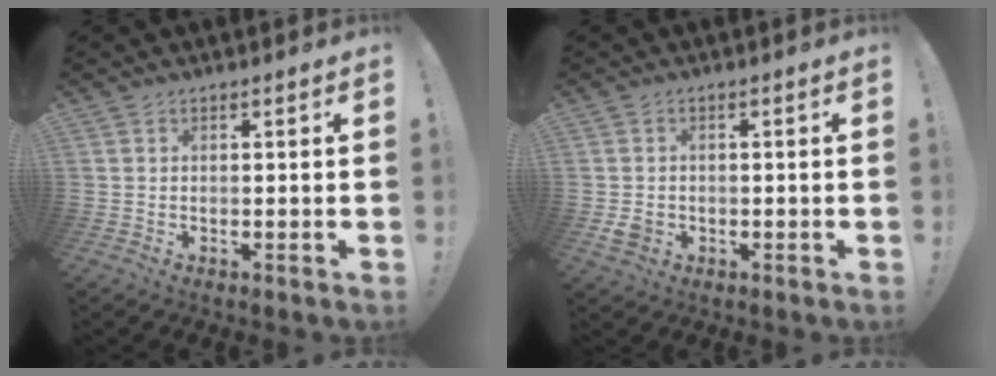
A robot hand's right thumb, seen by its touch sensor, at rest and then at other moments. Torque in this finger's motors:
{"motor_torque": [0.43, 0.60, 0.36, -0.48, 0.00]}